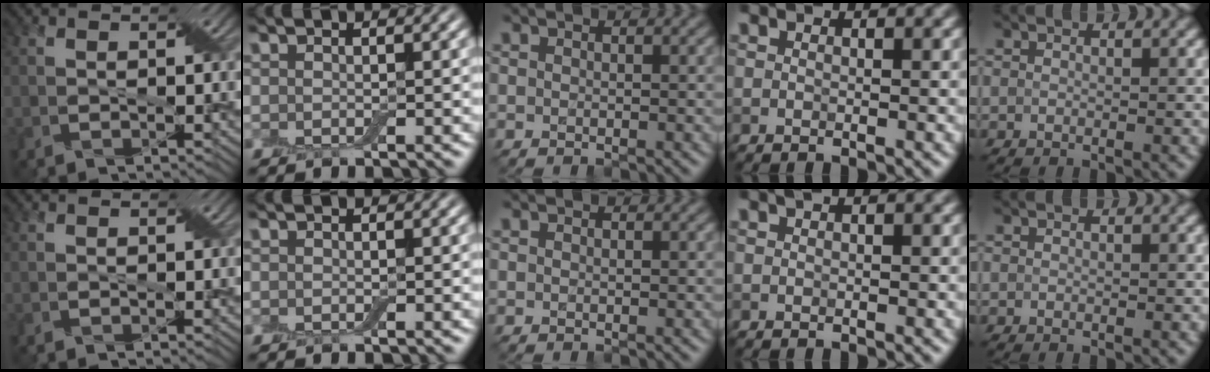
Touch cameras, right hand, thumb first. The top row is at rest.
{"ring": {"total": 0.7, "force": [0.4, 0.1, 0.5], "torque": [-0.009, 0.006, 0.007]}}